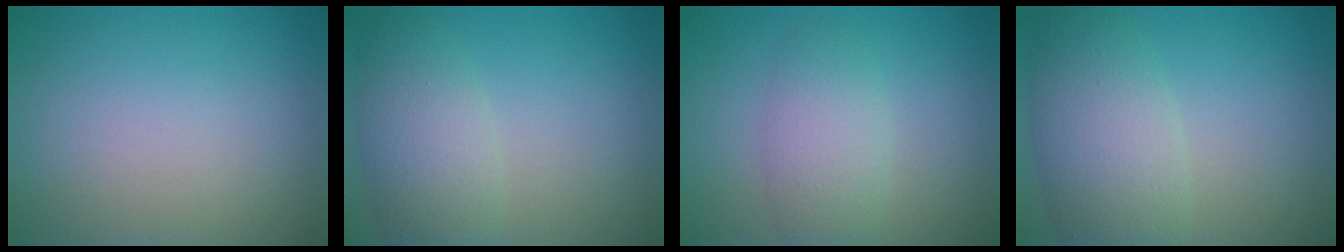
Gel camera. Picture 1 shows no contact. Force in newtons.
{"total": 4.6, "press": 4.6, "slide": 0.3}
{"total": 3.4, "press": 3.4, "slide": 0.1}
{"total": 6.3, "press": 6.3, "slide": 0.3}